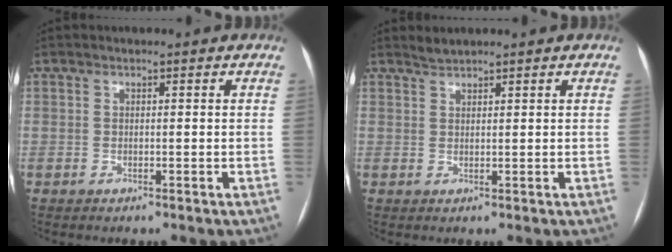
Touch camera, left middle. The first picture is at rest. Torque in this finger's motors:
{"motor_torque": [-0.03, -0.02, -0.02, -0.01]}